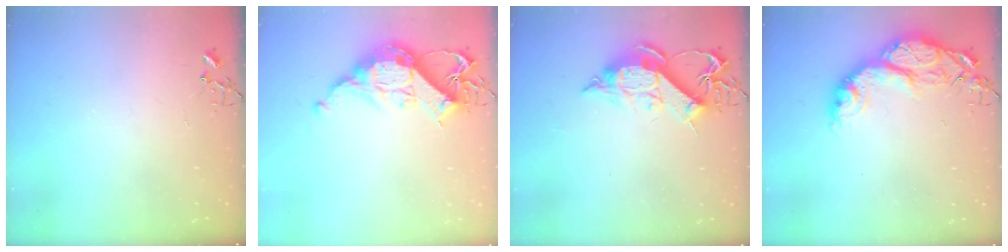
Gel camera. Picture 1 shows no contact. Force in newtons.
{"total": 13.3, "press": 13.3, "slide": 0.7}
{"total": 12.7, "press": 12.7, "slide": 1.2}
{"total": 16.4, "press": 16.4, "slide": 1.4}